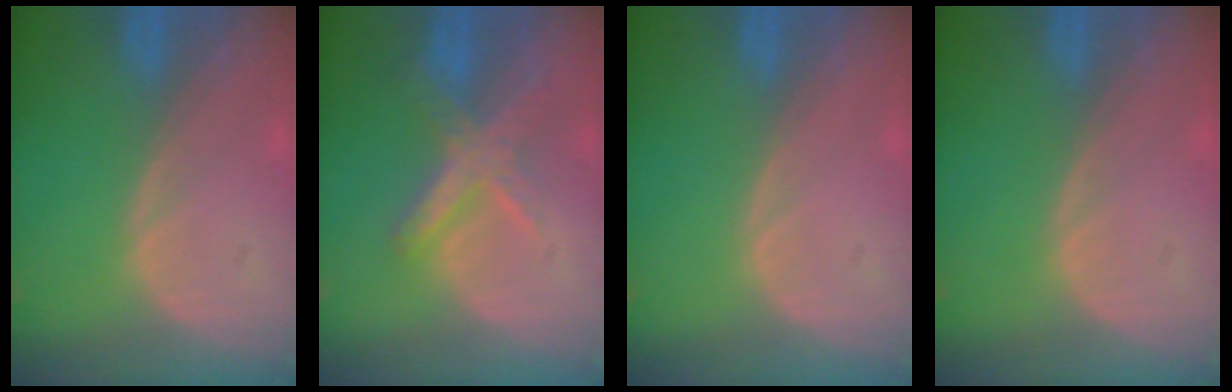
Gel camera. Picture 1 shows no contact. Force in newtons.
{"total": 7.2, "press": 6.1, "slide": 3.7}
{"total": 0.0}
{"total": 0.0}